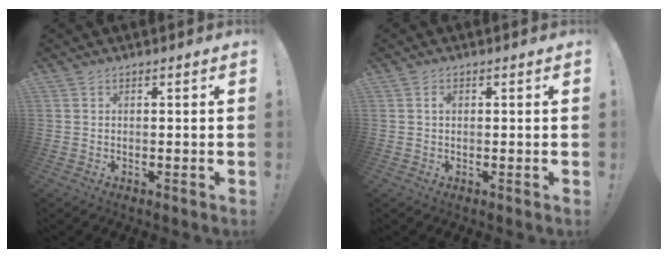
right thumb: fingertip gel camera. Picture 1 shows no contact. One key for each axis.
{"total": 0.8, "fx": 0.2, "fy": 0.6, "fz": 0.6, "tx": -0.004, "ty": 0.000, "tz": 0.001}